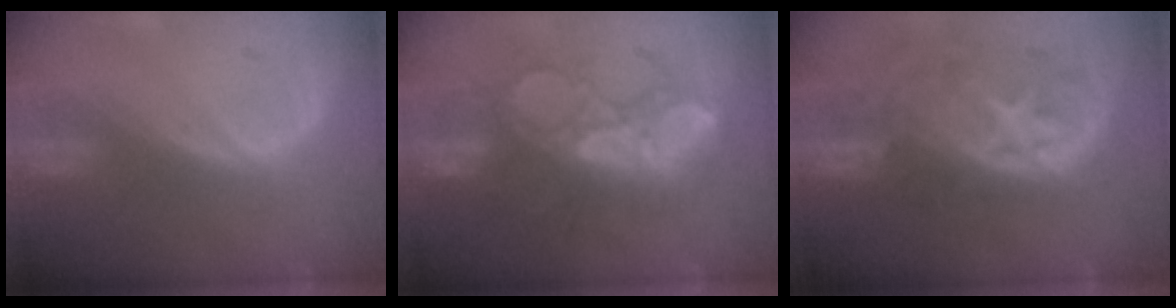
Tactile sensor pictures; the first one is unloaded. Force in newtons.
{"total": 10.1, "press": 9.2, "slide": 4.3}
{"total": 10.8, "press": 9.7, "slide": 4.8}